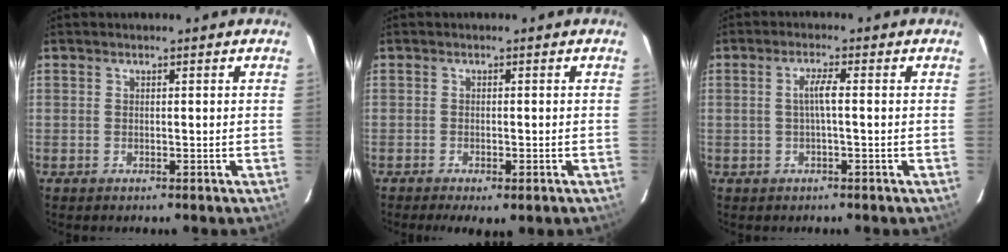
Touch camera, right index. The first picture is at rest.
{"total": 4.9, "force": [-3.2, 1.4, 3.4], "torque": [-0.072, -0.020, -0.046]}
{"total": 2.8, "force": [-0.2, -0.1, 2.8], "torque": [-0.055, 0.003, -0.004]}